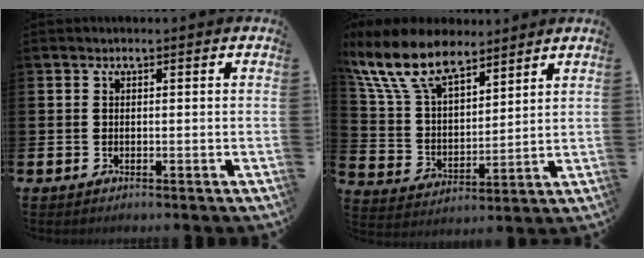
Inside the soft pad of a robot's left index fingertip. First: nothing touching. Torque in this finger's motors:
{"motor_torque": [2.14, 0.00, 0.40, 0.21]}